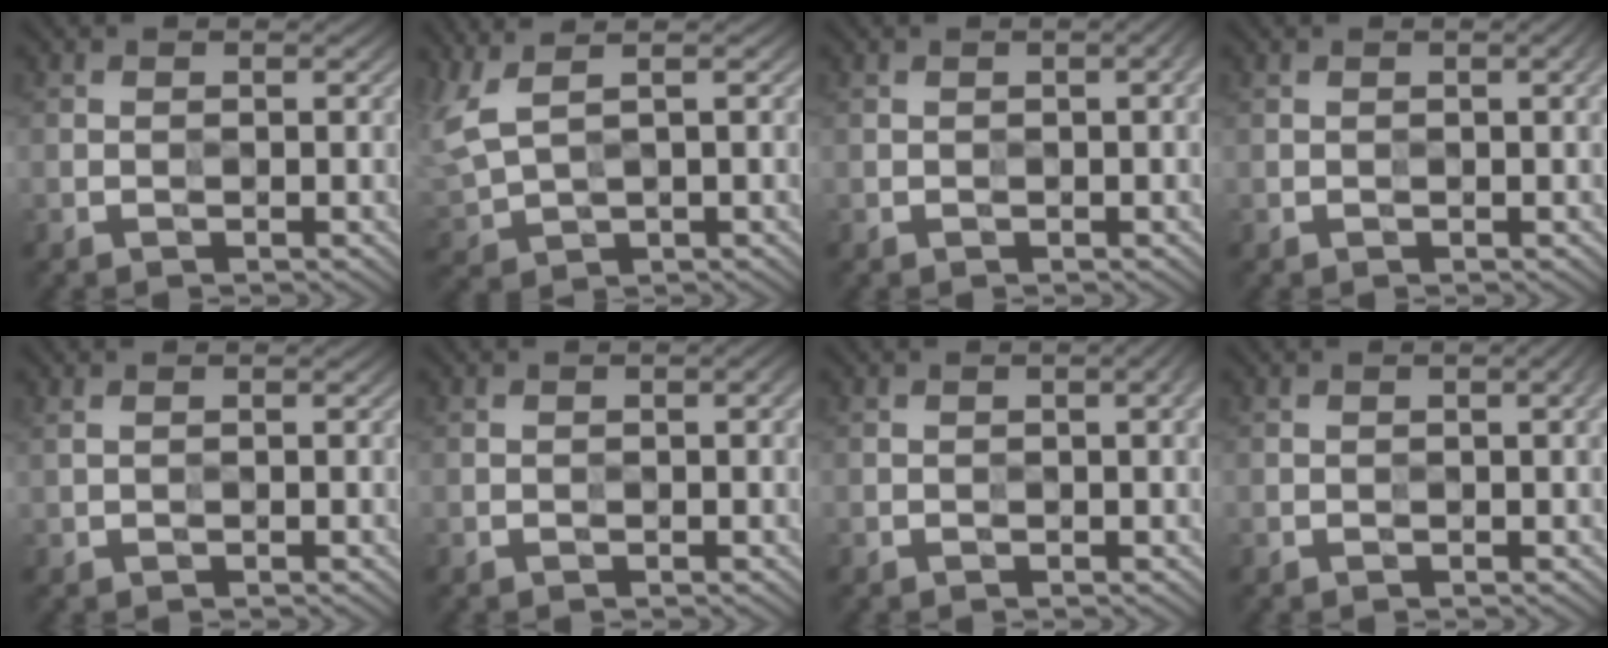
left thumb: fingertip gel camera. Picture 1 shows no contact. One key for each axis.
{"total": 6.1, "fx": 3.3, "fy": 2.2, "fz": 4.7, "tx": -0.135, "ty": 0.005, "tz": 0.072}
{"total": 1.5, "fx": 0.1, "fy": 0.3, "fz": 1.5, "tx": -0.022, "ty": 0.005, "tz": 0.001}
{"total": 1.4, "fx": 0.3, "fy": 0.2, "fz": 1.3, "tx": -0.022, "ty": 0.004, "tz": 0.004}
{"total": 1.0, "fx": 0.7, "fy": 0.2, "fz": 0.7, "tx": -0.021, "ty": 0.001, "tz": 0.009}
{"total": 1.2, "fx": 0.2, "fy": 0.2, "fz": 1.2, "tx": -0.022, "ty": 0.003, "tz": 0.002}
{"total": 2.3, "fx": 0.5, "fy": 0.5, "fz": 2.2, "tx": -0.029, "ty": 0.007, "tz": 0.004}
{"total": 2.0, "fx": 0.5, "fy": 0.4, "fz": 1.9, "tx": -0.026, "ty": 0.006, "tz": 0.004}